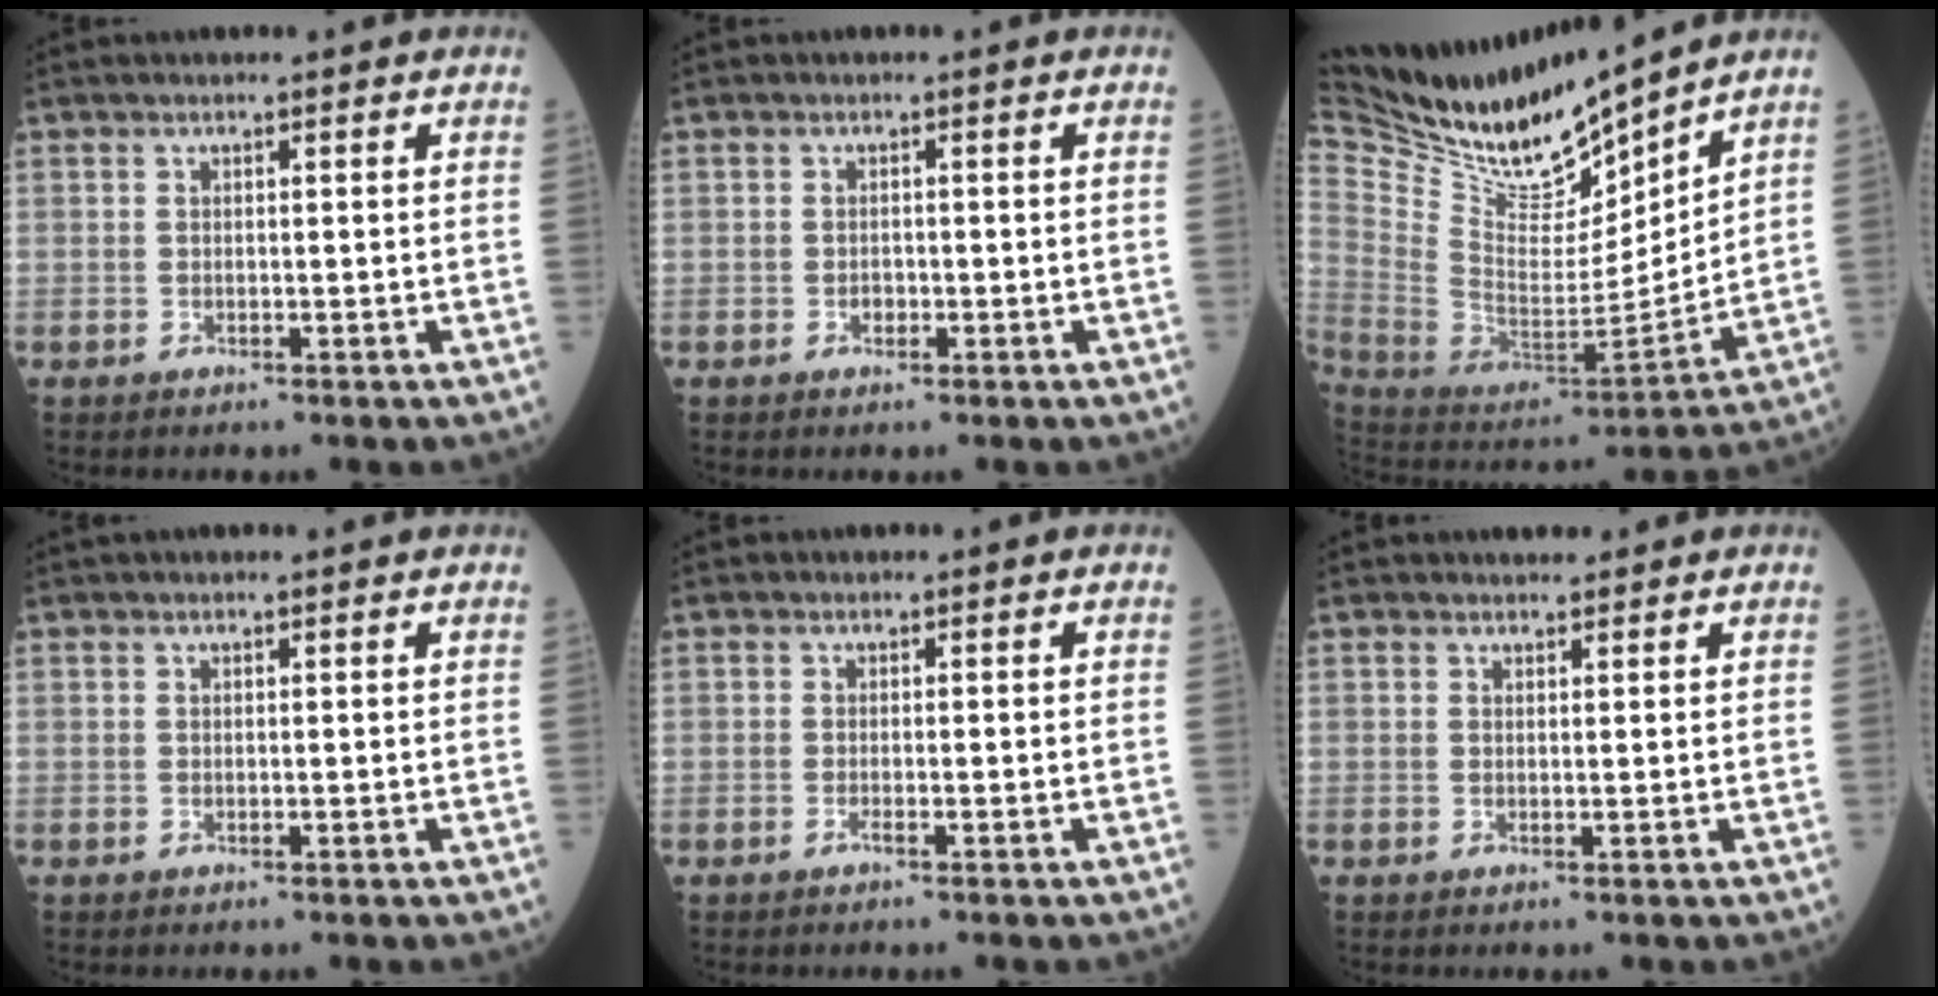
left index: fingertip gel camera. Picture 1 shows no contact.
{"total": 0.9, "force": [-0.4, 0.7, 0.5], "torque": [-0.008, 0.003, -0.006]}
{"total": 18.8, "force": [16.9, 3.7, 7.3], "torque": [-0.160, -0.024, 0.323]}
{"total": 1.7, "force": [1.5, 0.1, 0.8], "torque": [-0.007, 0.022, 0.023]}
{"total": 0.0}
{"total": 1.6, "force": [1.4, 0.5, 0.4], "torque": [-0.011, 0.006, 0.023]}